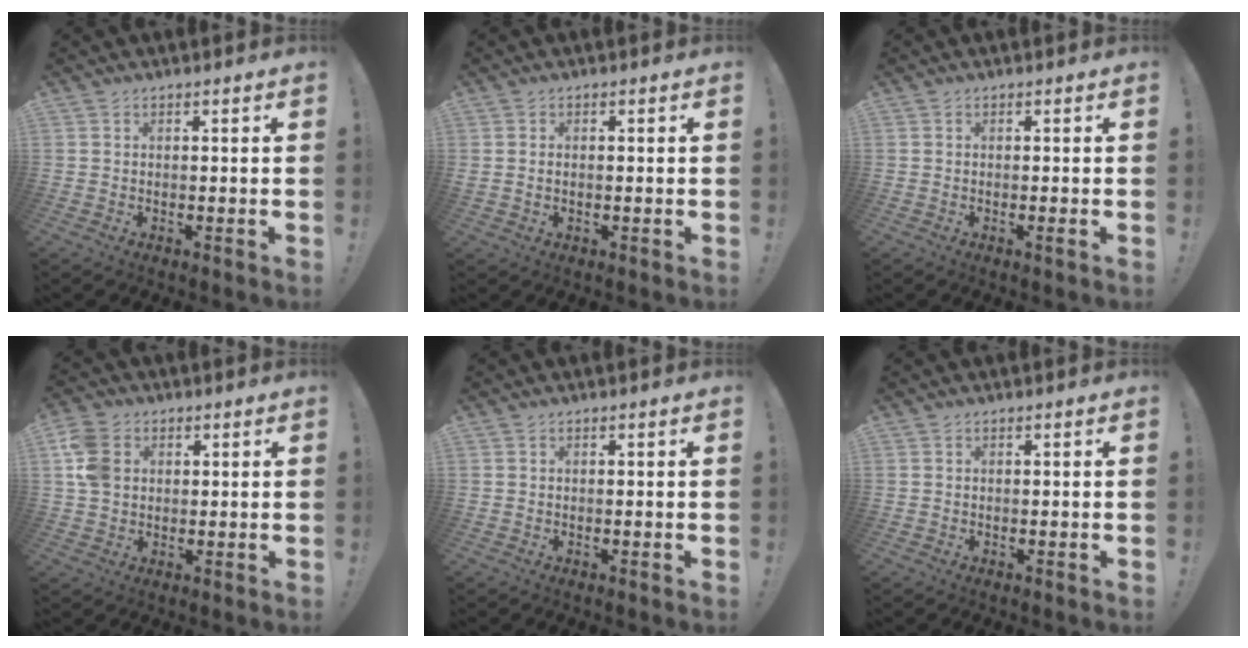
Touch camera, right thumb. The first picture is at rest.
{"total": 0.7, "force": [0.0, 0.4, 0.6], "torque": [-0.013, 0.000, 0.001]}
{"total": 1.4, "force": [-0.3, -0.1, 1.3], "torque": [-0.030, 0.001, -0.004]}
{"total": 9.2, "force": [2.1, 7.2, 5.4], "torque": [-0.110, 0.008, 0.045]}
{"total": 0.0}
{"total": 0.0}